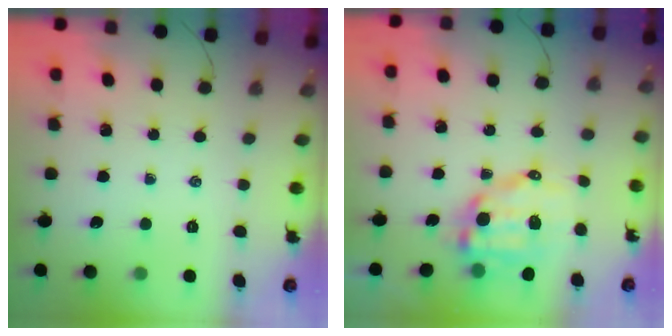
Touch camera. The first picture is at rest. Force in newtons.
{"total": 10.4, "press": 10.1, "slide": 2.2}